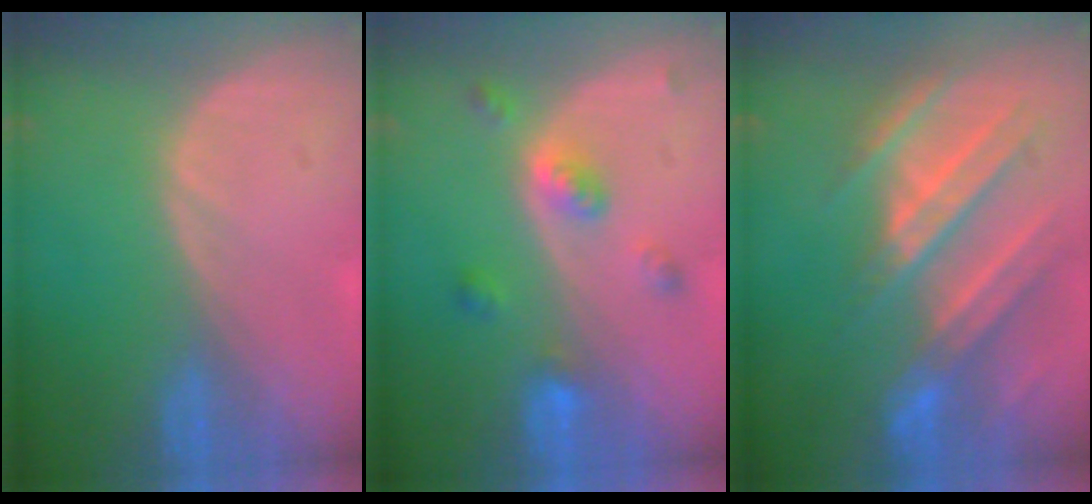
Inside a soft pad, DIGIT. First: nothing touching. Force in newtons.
{"total": 5.2, "press": 4.5, "slide": 2.6}
{"total": 10.5, "press": 9.6, "slide": 4.3}